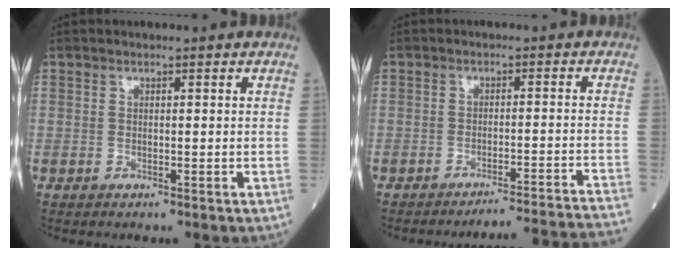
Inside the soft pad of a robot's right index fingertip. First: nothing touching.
{"total": 15.6, "force": [-15.0, -2.8, 3.2], "torque": [-0.005, -0.019, -0.184]}